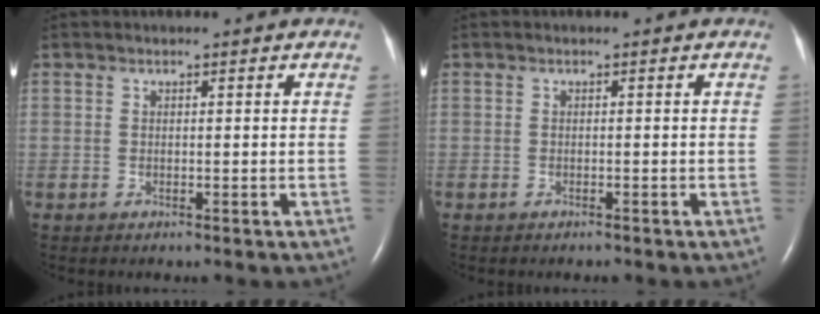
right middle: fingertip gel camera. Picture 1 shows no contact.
{"total": 0.5, "force": [-0.5, 0.1, 0.2], "torque": [-0.011, -0.002, -0.006]}